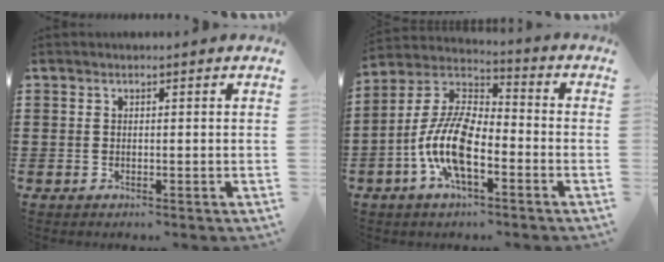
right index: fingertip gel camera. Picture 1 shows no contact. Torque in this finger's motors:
{"motor_torque": [2.14, 0.00, 1.05, 0.21]}